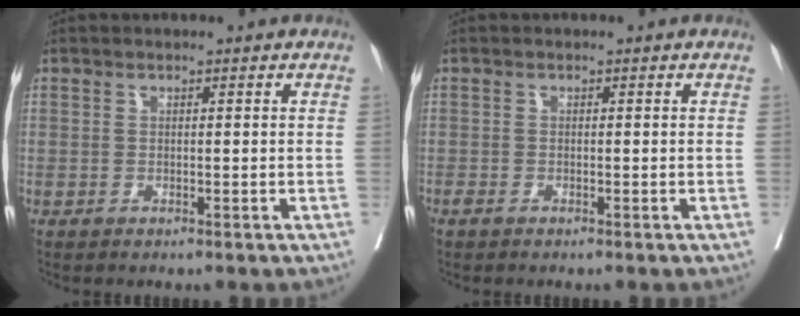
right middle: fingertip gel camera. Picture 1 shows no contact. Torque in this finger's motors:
{"motor_torque": [0.22, -0.20, 0.00, 0.01]}